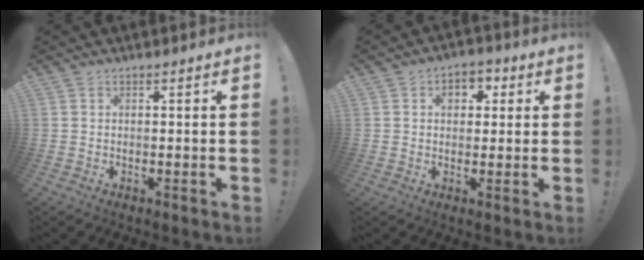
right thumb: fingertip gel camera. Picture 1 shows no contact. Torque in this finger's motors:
{"motor_torque": [0.70, 0.98, 0.72, 0.04, -0.01]}